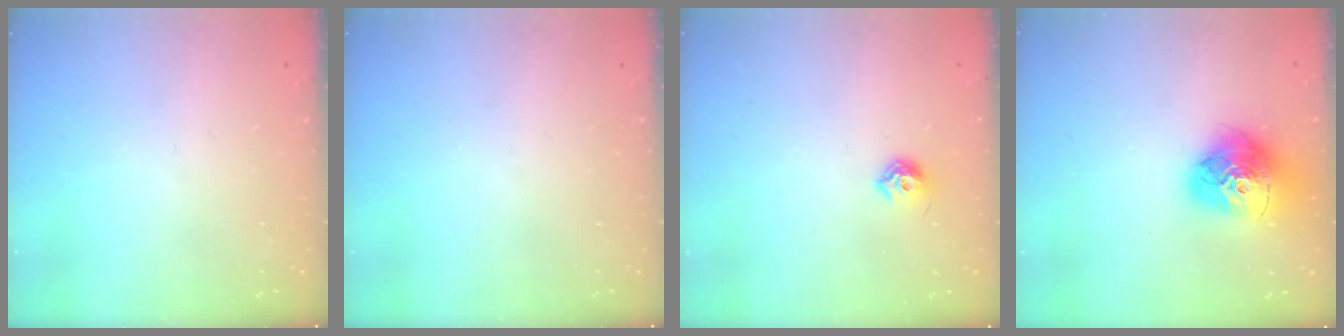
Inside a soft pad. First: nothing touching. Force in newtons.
{"total": 0.0}
{"total": 6.8, "press": 6.7, "slide": 1.1}
{"total": 18.4, "press": 18.3, "slide": 2.0}